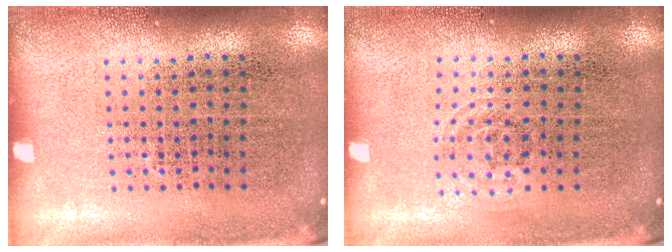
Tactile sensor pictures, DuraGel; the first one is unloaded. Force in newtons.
{"total": 0.8, "press": 0.5, "slide": 0.6}